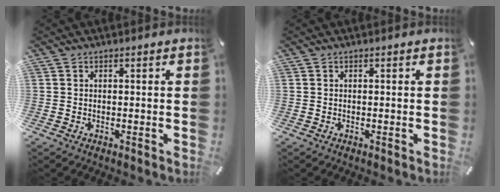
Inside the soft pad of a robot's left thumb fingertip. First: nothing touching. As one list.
[{"total": 0.0}]